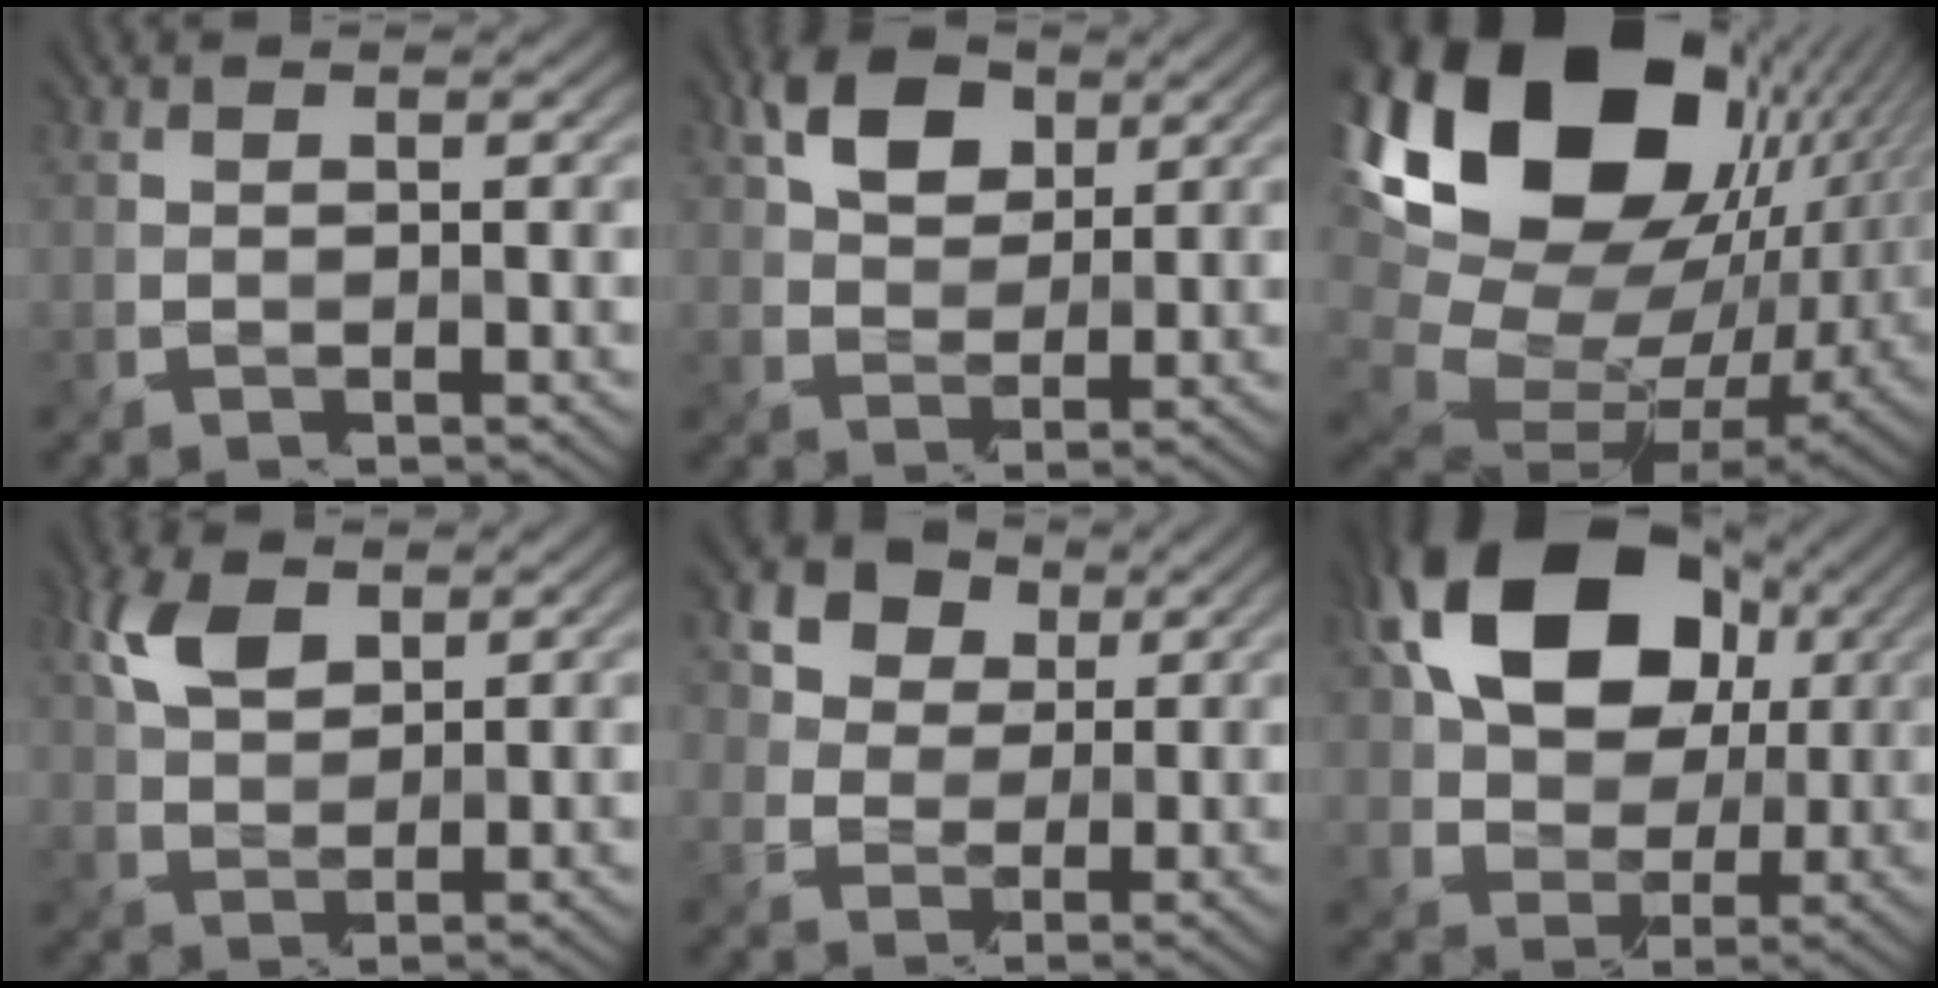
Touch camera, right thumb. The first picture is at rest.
{"total": 5.8, "force": [2.5, 3.7, 3.7], "torque": [-0.081, 0.004, 0.037]}
{"total": 20.8, "force": [6.5, 13.4, 14.5], "torque": [-0.320, -0.007, 0.158]}
{"total": 5.7, "force": [2.5, 3.0, 4.1], "torque": [-0.103, 0.008, 0.050]}
{"total": 14.8, "force": [6.4, 11.7, 6.3], "torque": [-0.204, 0.040, 0.122]}
{"total": 16.5, "force": [4.9, 11.4, 10.9], "torque": [-0.201, 0.028, 0.086]}